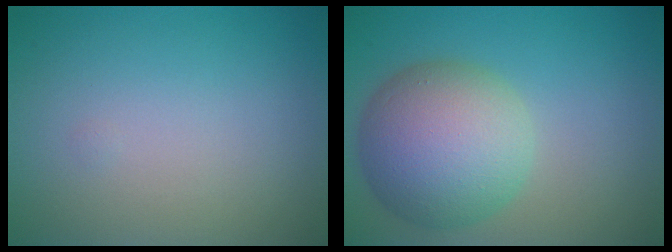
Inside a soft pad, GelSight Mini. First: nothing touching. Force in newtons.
{"total": 8.5, "press": 8.5, "slide": 0.4}